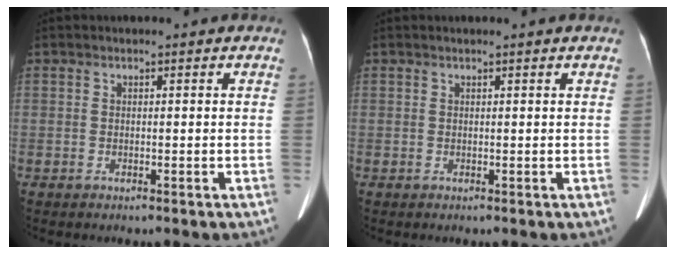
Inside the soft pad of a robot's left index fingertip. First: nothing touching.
{"total": 1.2, "force": [1.1, -0.3, 0.5], "torque": [-0.016, 0.008, 0.023]}